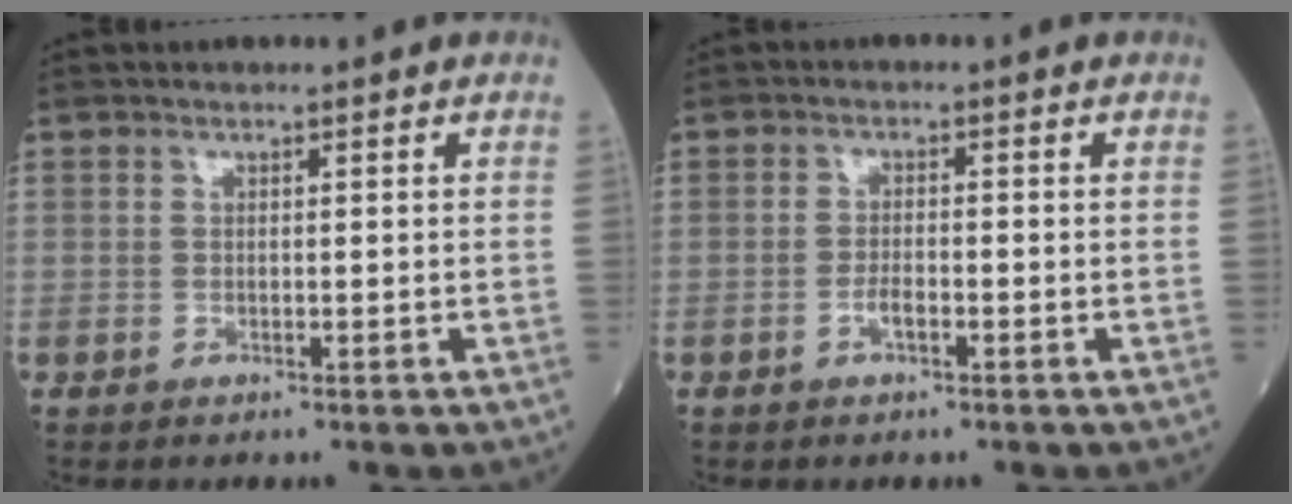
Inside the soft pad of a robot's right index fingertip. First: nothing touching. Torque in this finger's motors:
{"motor_torque": [-0.04, 0.02, 0.01, 0.04]}